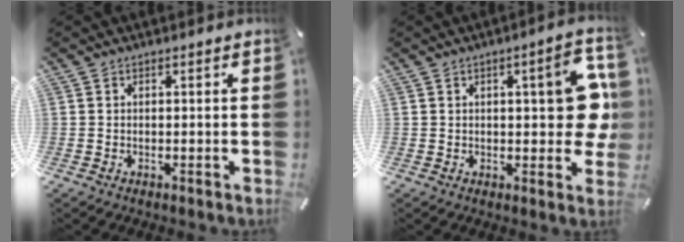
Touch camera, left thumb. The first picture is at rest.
{"total": 12.2, "force": [1.5, 4.9, 11.1], "torque": [-0.127, -0.008, 0.021]}